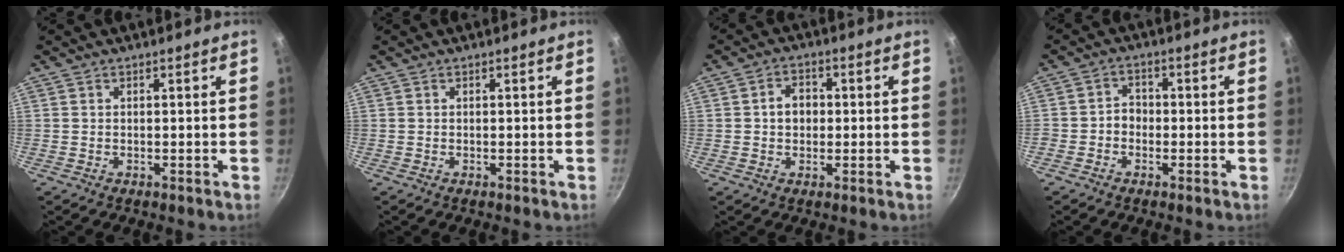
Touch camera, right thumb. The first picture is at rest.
{"total": 0.0}
{"total": 4.7, "force": [0.3, 3.8, 2.9], "torque": [-0.024, 0.009, 0.000]}
{"total": 3.2, "force": [-1.0, 2.7, 1.4], "torque": [-0.001, 0.016, -0.023]}